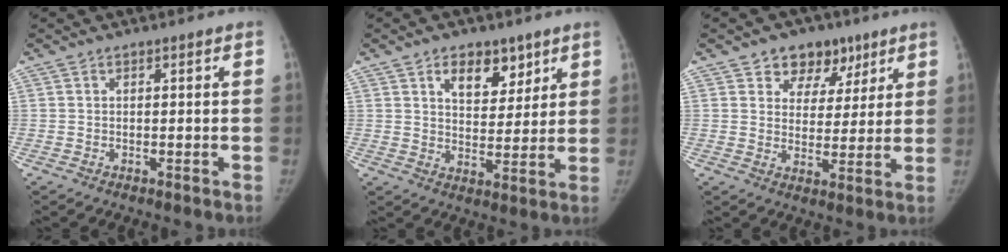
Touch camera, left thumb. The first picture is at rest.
{"total": 8.6, "force": [5.0, 5.2, 4.7], "torque": [-0.036, -0.029, 0.080]}
{"total": 8.9, "force": [5.4, 6.5, 2.8], "torque": [0.006, -0.018, 0.081]}